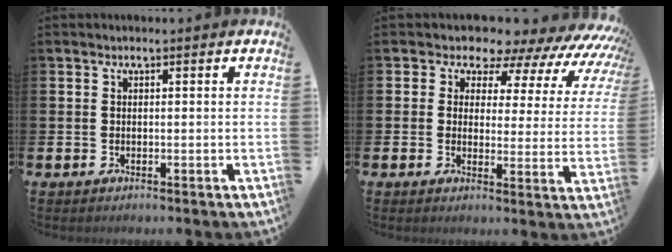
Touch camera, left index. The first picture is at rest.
{"total": 6.2, "force": [5.3, 3.2, 0.6], "torque": [-0.027, -0.060, 0.081]}